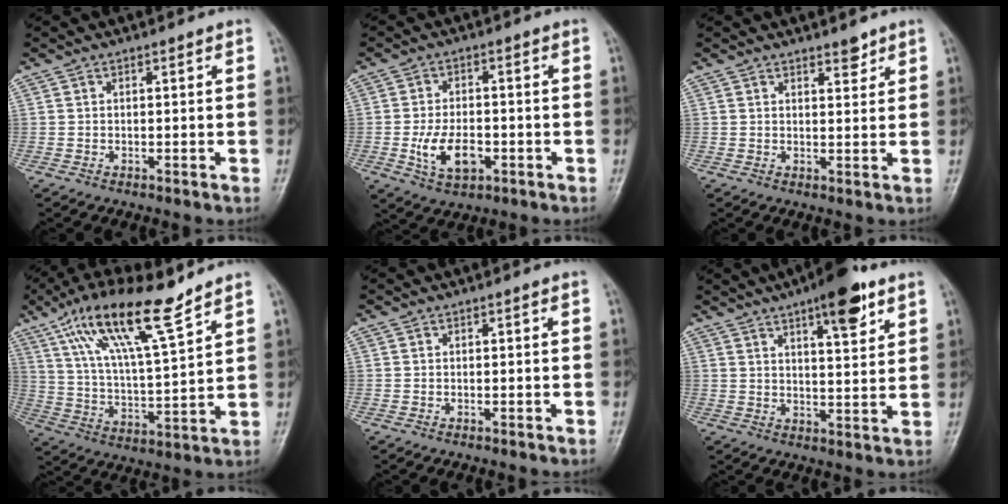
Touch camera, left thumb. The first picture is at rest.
{"total": 8.1, "force": [-2.2, 4.9, 6.1], "torque": [-0.102, 0.006, -0.035]}
{"total": 2.6, "force": [2.1, 0.9, 1.2], "torque": [-0.008, -0.015, 0.031]}
{"total": 16.6, "force": [11.0, 3.0, 12.1], "torque": [-0.212, -0.043, 0.208]}
{"total": 0.0}
{"total": 10.9, "force": [6.4, 3.2, 8.2], "torque": [-0.100, -0.031, 0.091]}